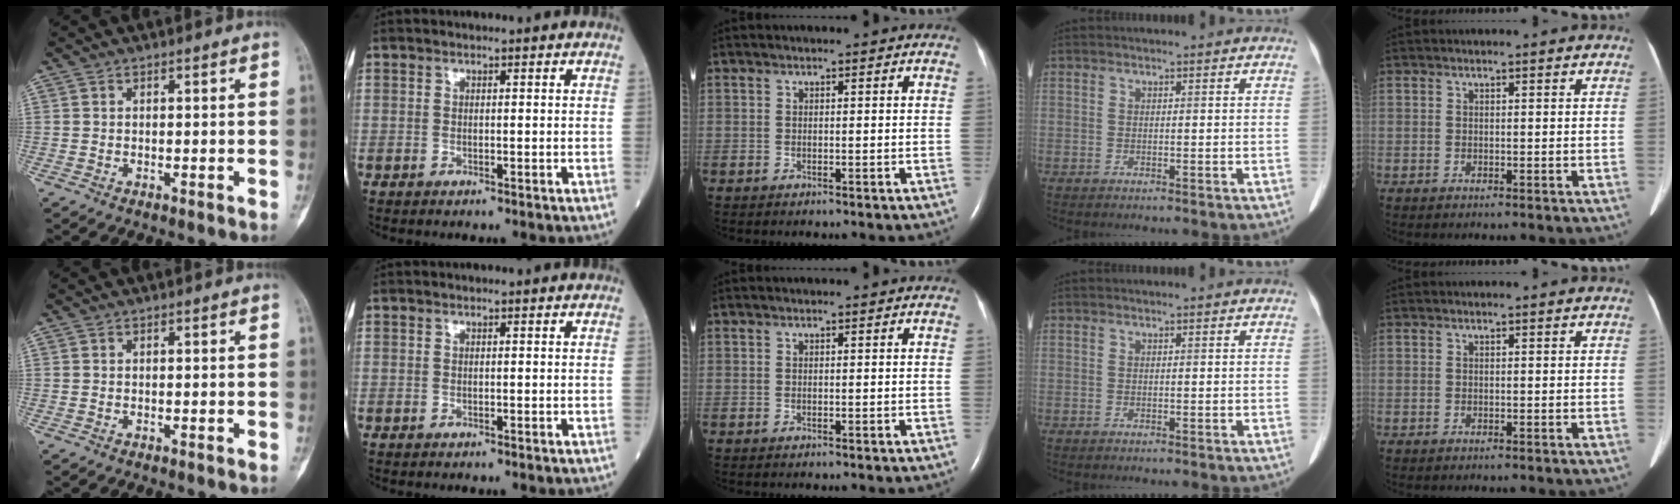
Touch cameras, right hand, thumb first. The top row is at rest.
{}